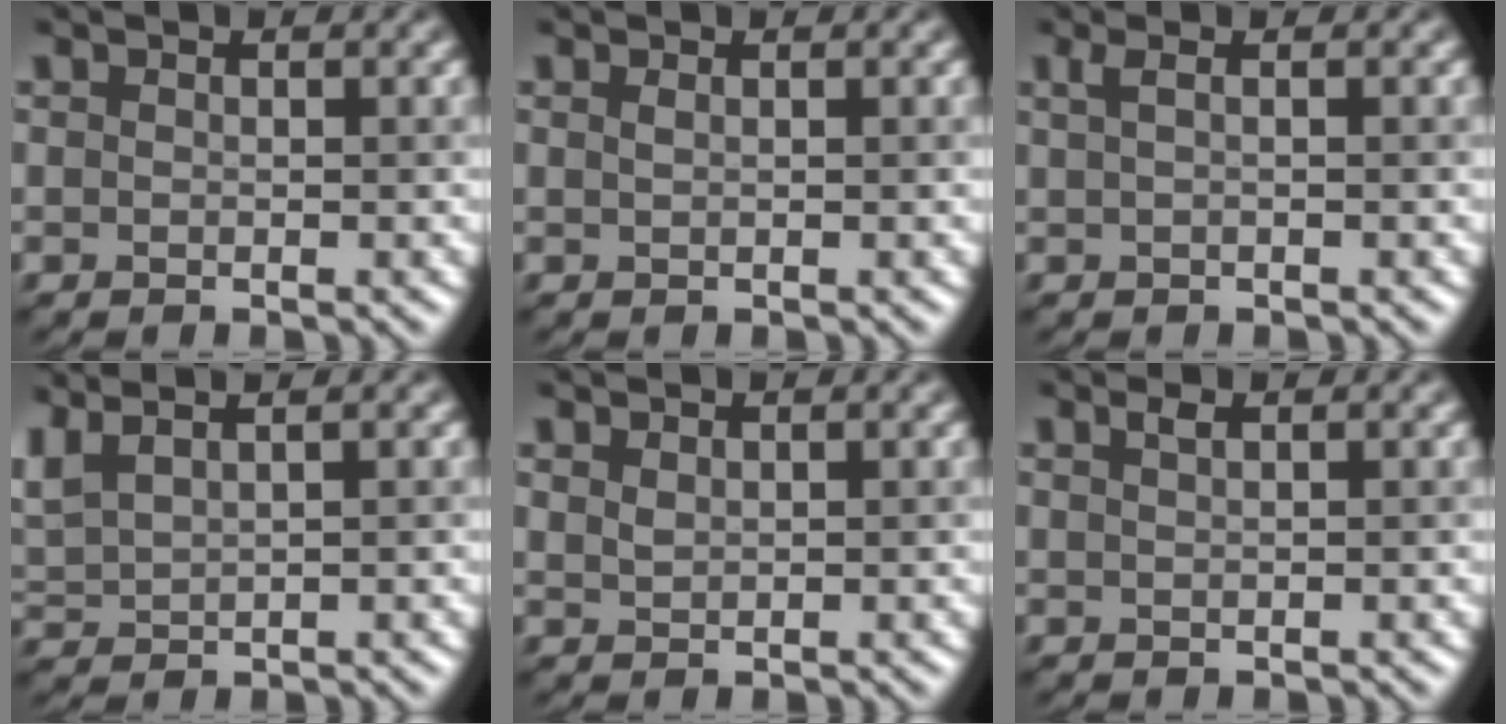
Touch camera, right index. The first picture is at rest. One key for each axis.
{"total": 0.5, "fx": 0.2, "fy": 0.2, "fz": 0.4, "tx": -0.008, "ty": 0.004, "tz": 0.004}
{"total": 1.3, "fx": 0.3, "fy": 0.4, "fz": 1.2, "tx": -0.020, "ty": 0.000, "tz": 0.003}
{"total": 3.3, "fx": 2.3, "fy": 1.1, "fz": 2.1, "tx": -0.062, "ty": 0.022, "tz": 0.054}
{"total": 0.9, "fx": 0.6, "fy": 0.4, "fz": 0.4, "tx": -0.013, "ty": 0.001, "tz": 0.017}
{"total": 0.8, "fx": 0.5, "fy": 0.2, "fz": 0.7, "tx": -0.010, "ty": 0.002, "tz": 0.009}